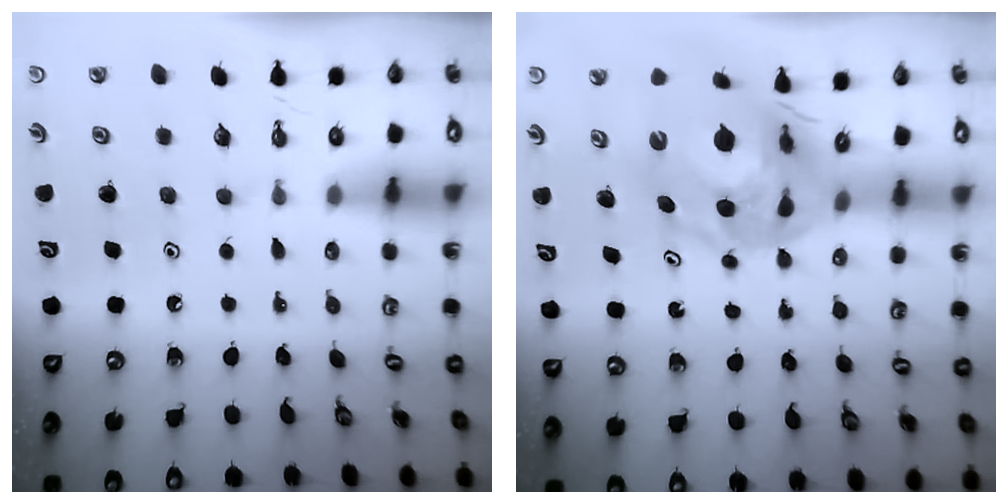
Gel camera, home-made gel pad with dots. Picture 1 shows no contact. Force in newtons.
{"total": 13.7, "press": 13.6, "slide": 1.6}